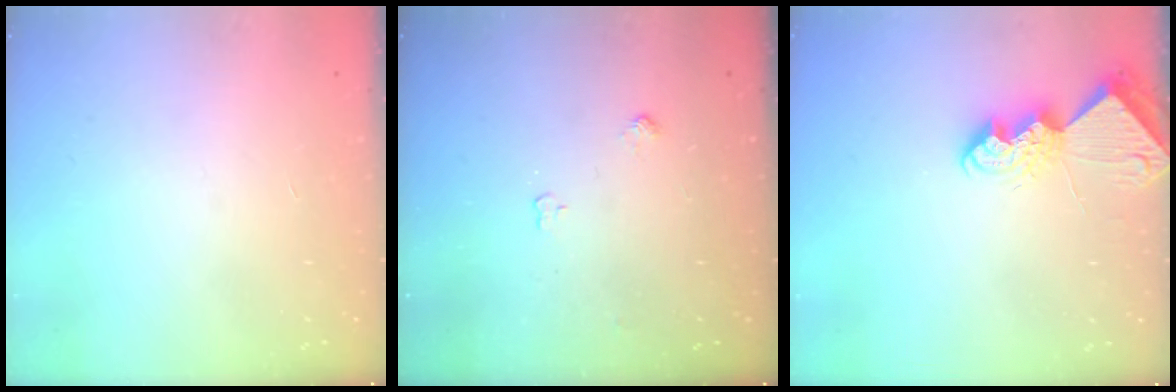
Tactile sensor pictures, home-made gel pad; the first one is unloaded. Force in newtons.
{"total": 5.3, "press": 5.3, "slide": 0.8}
{"total": 7.9, "press": 7.9, "slide": 0.7}